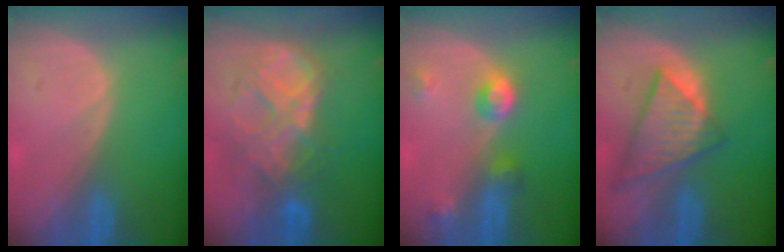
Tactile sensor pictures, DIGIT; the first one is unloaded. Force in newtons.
{"total": 9.1, "press": 7.8, "slide": 4.7}
{"total": 4.8, "press": 4.4, "slide": 2.0}
{"total": 9.0, "press": 7.8, "slide": 4.4}